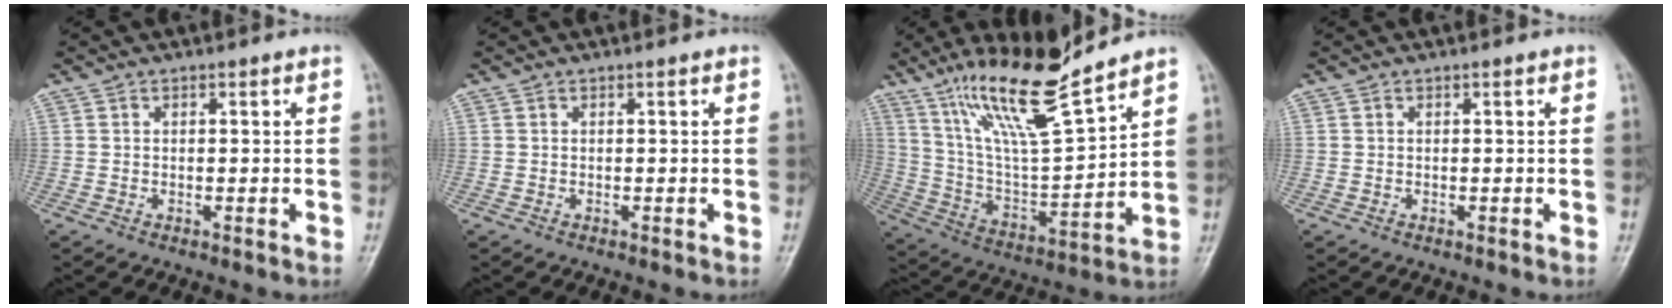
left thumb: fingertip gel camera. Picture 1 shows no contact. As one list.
[{"total": 0.0}, {"total": 16.8, "force": [13.0, 2.0, 10.5], "torque": [-0.178, -0.073, 0.250]}, {"total": 0.0}]